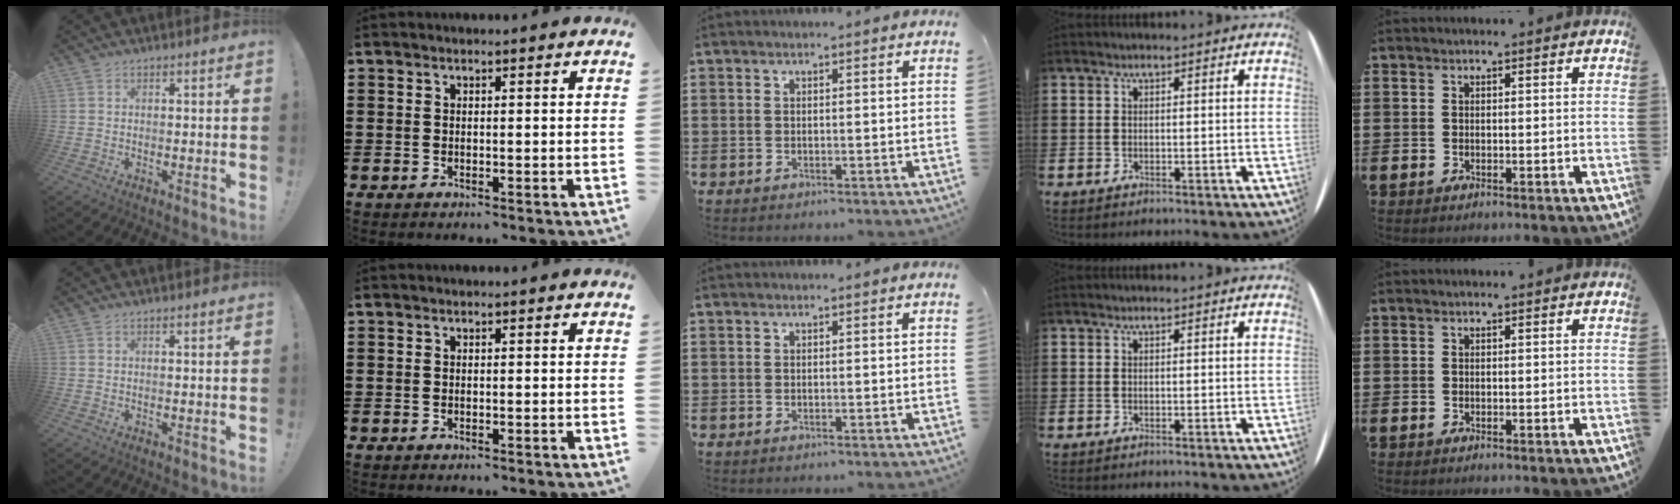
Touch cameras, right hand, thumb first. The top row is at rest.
{}